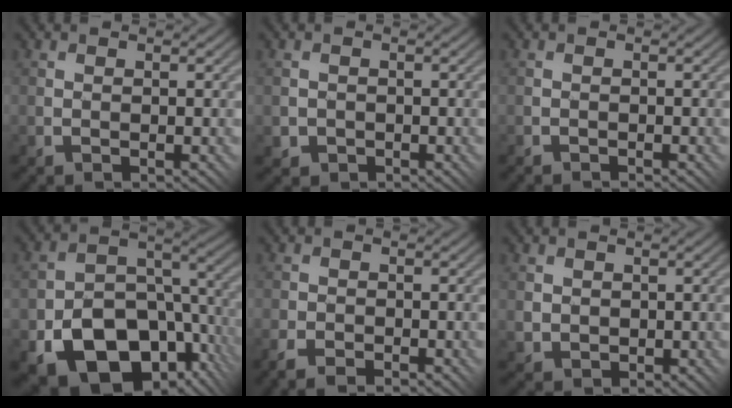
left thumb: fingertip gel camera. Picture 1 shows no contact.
{"total": 1.7, "force": [-0.7, 1.5, -0.1], "torque": [-0.002, -0.004, -0.014]}
{"total": 0.6, "force": [-0.4, -0.3, -0.4], "torque": [0.010, 0.004, -0.011]}
{"total": 17.3, "force": [-7.9, 11.5, 10.2], "torque": [-0.171, -0.036, -0.105]}
{"total": 3.1, "force": [-1.9, 1.8, 1.7], "torque": [-0.030, -0.008, -0.034]}
{"total": 2.3, "force": [0.6, 2.1, 0.7], "torque": [-0.025, -0.008, 0.013]}